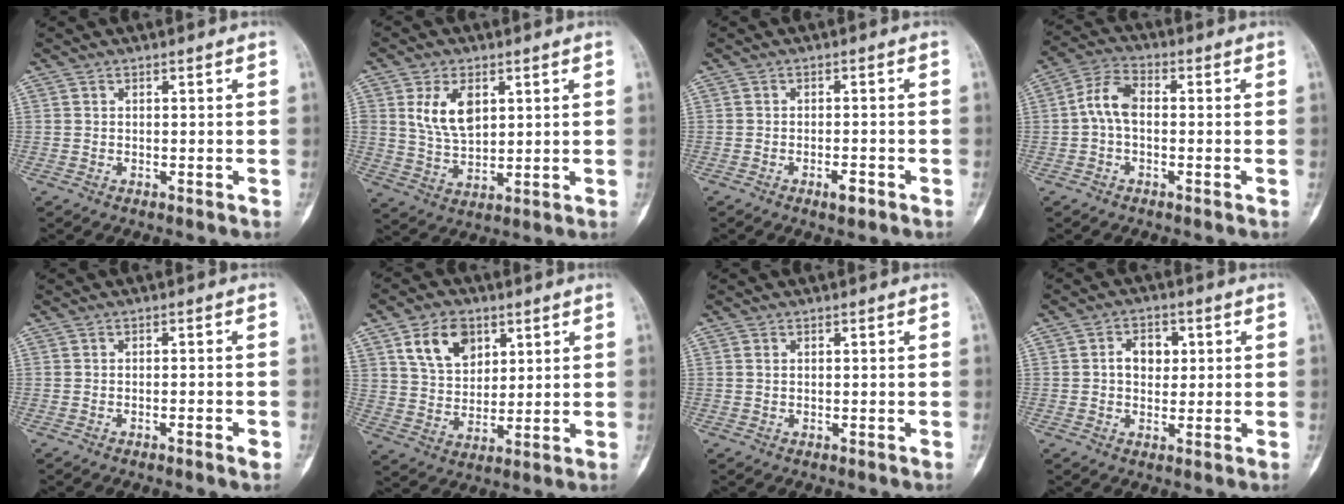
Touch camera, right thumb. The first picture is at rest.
{"total": 8.9, "force": [3.0, 5.4, 6.4], "torque": [-0.104, -0.013, 0.067]}
{"total": 2.5, "force": [-1.5, 0.8, 1.9], "torque": [-0.028, 0.007, -0.026]}
{"total": 6.2, "force": [-0.3, 3.7, 5.0], "torque": [-0.096, 0.020, -0.016]}
{"total": 1.8, "force": [-1.0, 0.2, 1.5], "torque": [-0.029, 0.005, -0.015]}
{"total": 10.9, "force": [5.2, 7.4, 6.0], "torque": [-0.078, -0.022, 0.100]}
{"total": 0.7, "force": [0.3, 0.5, 0.5], "torque": [-0.012, 0.003, 0.006]}
{"total": 5.4, "force": [0.9, 4.0, 3.5], "torque": [-0.032, 0.004, 0.011]}